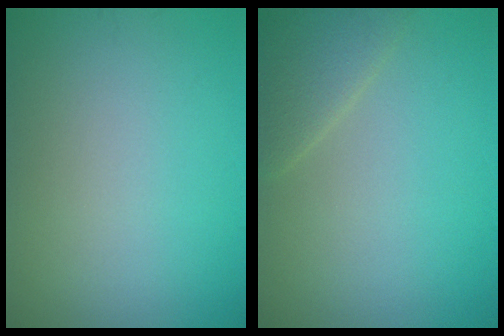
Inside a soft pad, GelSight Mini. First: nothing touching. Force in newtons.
{"total": 2.5, "press": 2.5, "slide": 0.2}